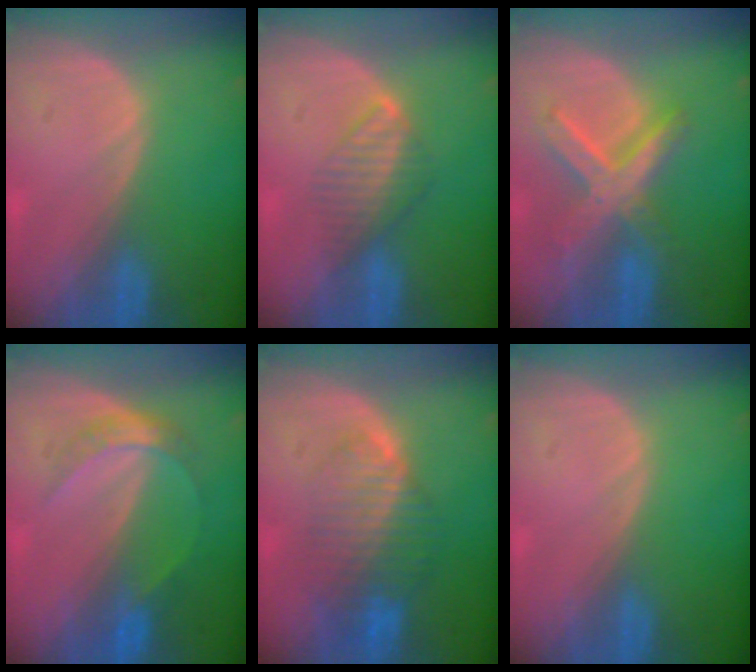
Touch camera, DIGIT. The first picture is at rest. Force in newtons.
{"total": 4.1, "press": 4.1, "slide": 0.8}
{"total": 7.9, "press": 6.8, "slide": 4.0}
{"total": 4.8, "press": 4.4, "slide": 1.8}
{"total": 8.4, "press": 7.2, "slide": 4.2}
{"total": 0.0}